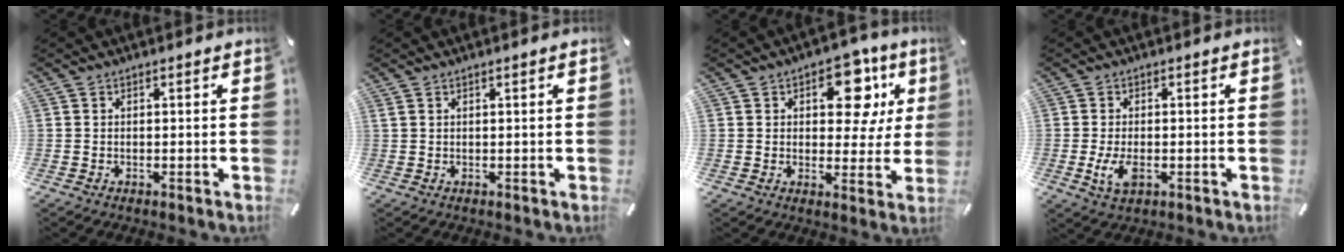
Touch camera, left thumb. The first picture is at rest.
{"total": 0.7, "force": [0.3, -0.1, 0.6], "torque": [-0.012, -0.003, 0.005]}
{"total": 14.5, "force": [5.5, 8.7, 10.1], "torque": [-0.121, -0.019, 0.088]}
{"total": 5.1, "force": [-1.2, 2.6, 4.2], "torque": [-0.111, -0.011, -0.027]}